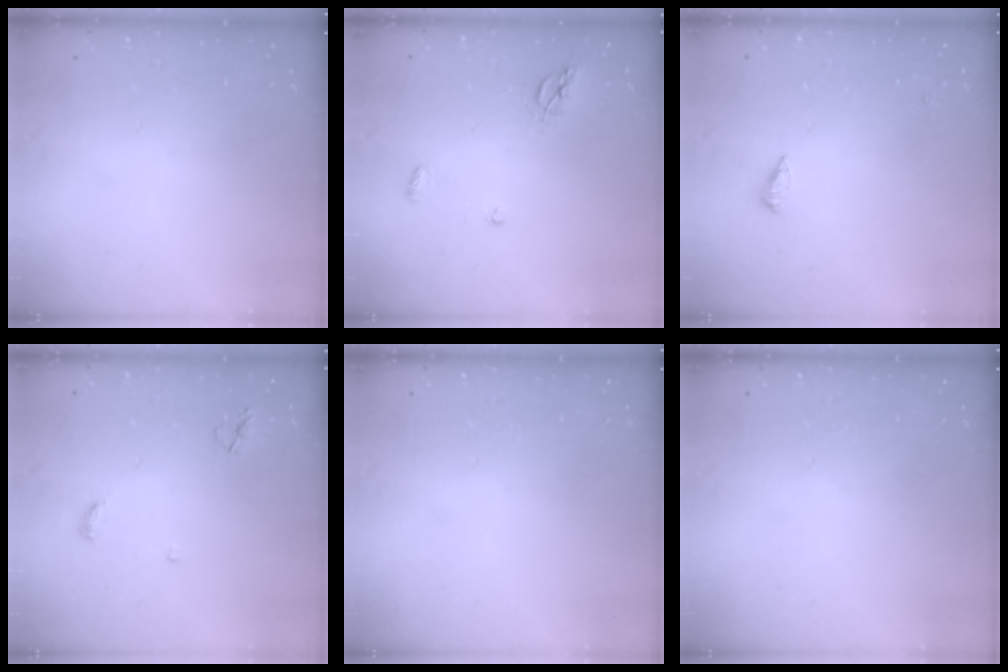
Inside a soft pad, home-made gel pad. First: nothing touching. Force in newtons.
{"total": 6.5, "press": 6.5, "slide": 0.1}
{"total": 3.2, "press": 3.1, "slide": 0.3}
{"total": 4.0, "press": 3.9, "slide": 0.3}
{"total": 0.0}
{"total": 0.0}